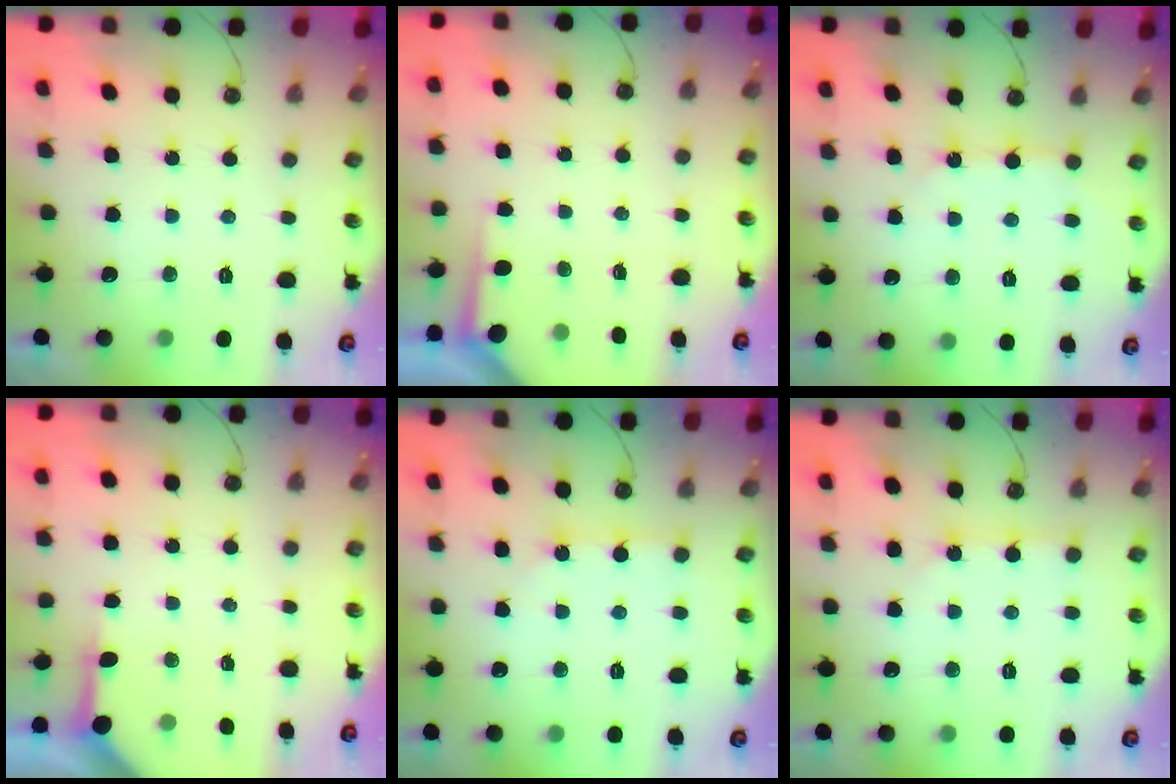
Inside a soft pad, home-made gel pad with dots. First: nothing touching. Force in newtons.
{"total": 2.2, "press": 2.2, "slide": 0.3}
{"total": 6.5, "press": 6.5, "slide": 0.5}
{"total": 3.8, "press": 3.7, "slide": 0.2}
{"total": 3.2, "press": 3.2, "slide": 0.2}
{"total": 2.5, "press": 2.5, "slide": 0.3}